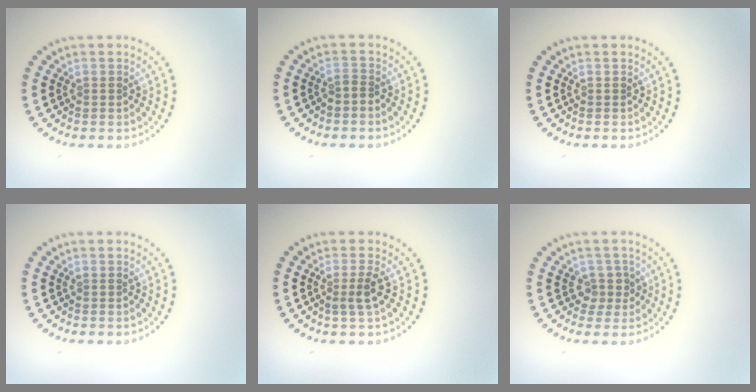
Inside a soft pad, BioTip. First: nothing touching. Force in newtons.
{"total": 0.8, "press": 0.5, "slide": 0.7}
{"total": 0.0}
{"total": 0.0}
{"total": 1.8, "press": 1.4, "slide": 1.1}
{"total": 1.9, "press": 1.4, "slide": 1.3}